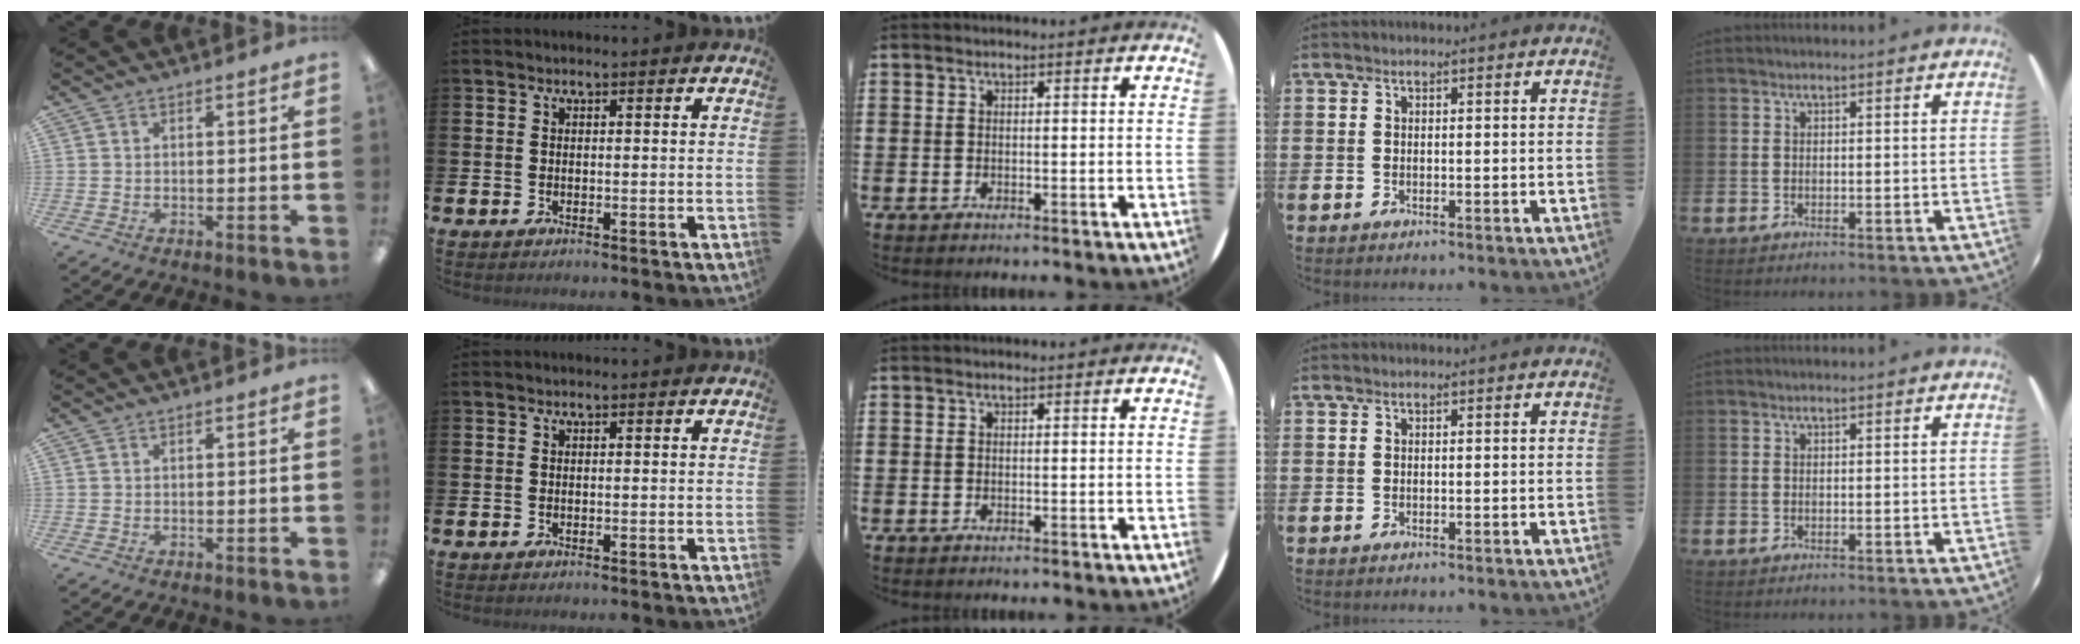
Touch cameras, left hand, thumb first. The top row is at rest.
{}